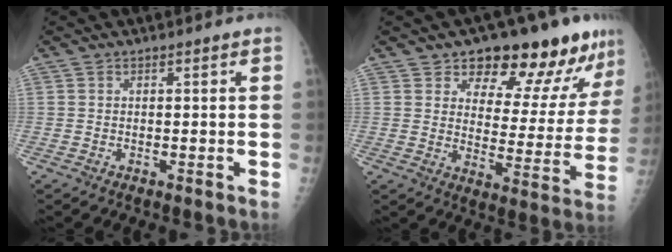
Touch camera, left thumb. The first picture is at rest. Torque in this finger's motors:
{"motor_torque": [0.27, 0.35, -0.20, -0.32, 0.09]}